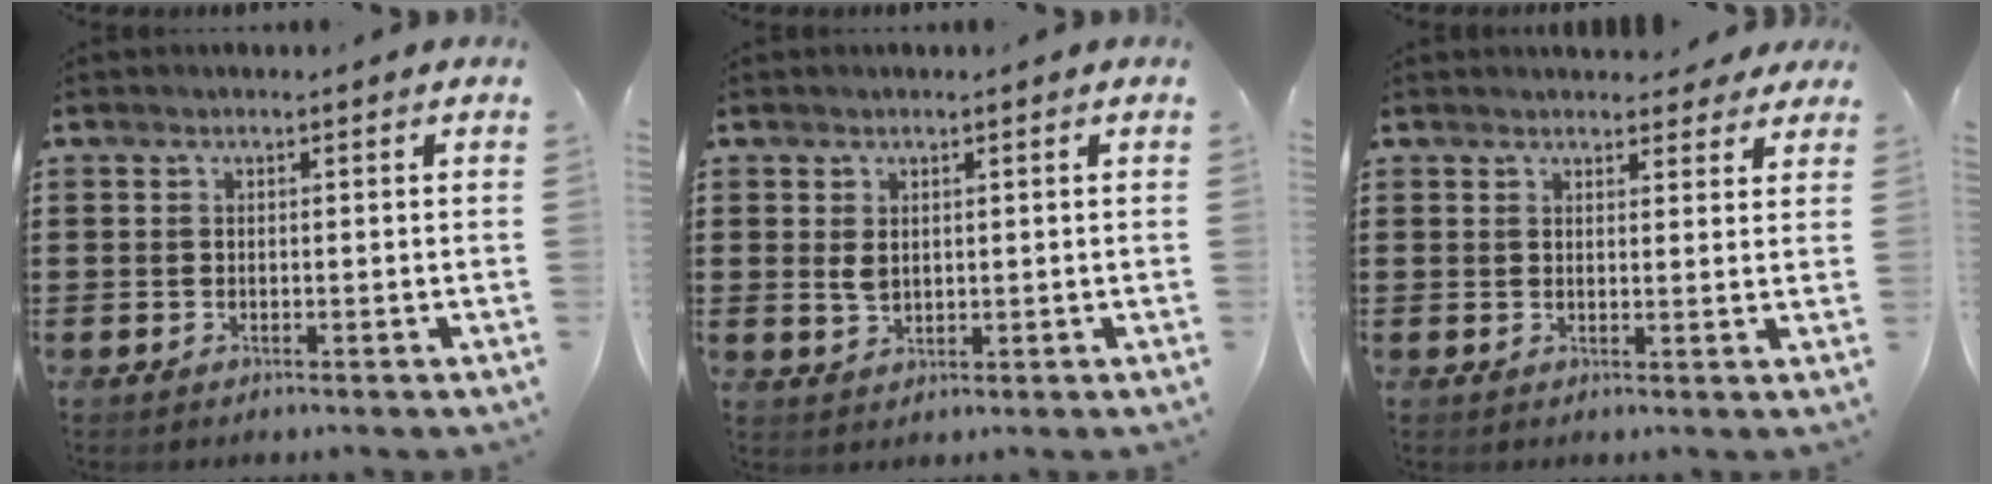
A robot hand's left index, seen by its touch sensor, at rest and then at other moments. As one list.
[{"total": 2.5, "force": [0.9, 1.5, 1.7], "torque": [-0.037, 0.003, 0.017]}, {"total": 2.9, "force": [2.7, 0.9, 0.6], "torque": [-0.003, -0.010, 0.047]}]